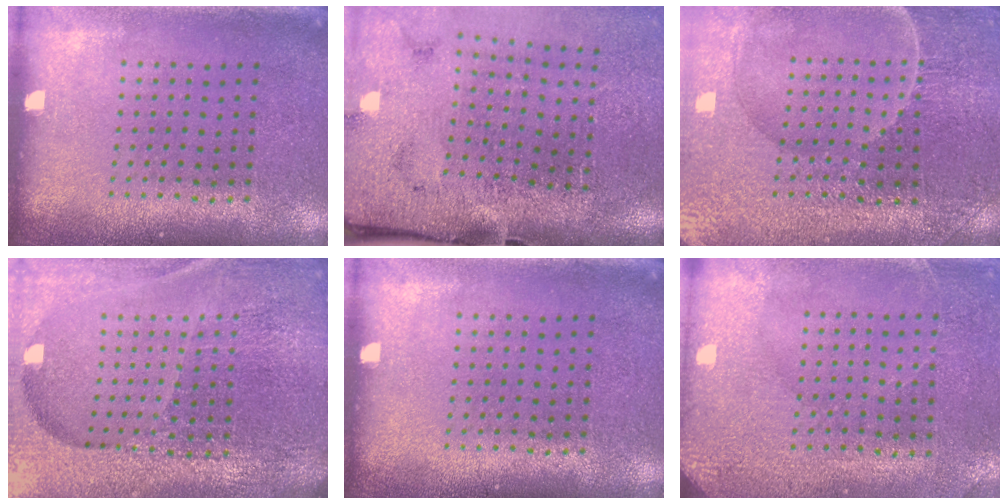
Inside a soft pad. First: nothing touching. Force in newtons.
{"total": 4.7, "press": 3.6, "slide": 2.9}
{"total": 3.6, "press": 3.6, "slide": 0.2}
{"total": 6.9, "press": 6.0, "slide": 3.4}
{"total": 0.0}
{"total": 2.9, "press": 2.7, "slide": 1.1}